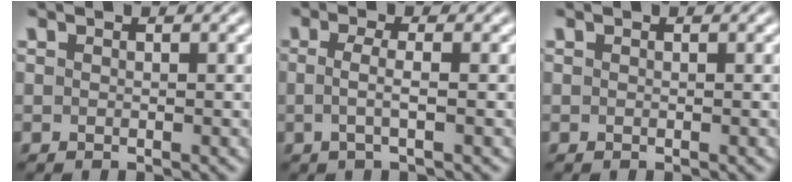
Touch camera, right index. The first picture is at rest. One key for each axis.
{"total": 2.0, "fx": -0.5, "fy": -0.3, "fz": 1.9, "tx": -0.040, "ty": -0.008, "tz": -0.005}
{"total": 0.0}